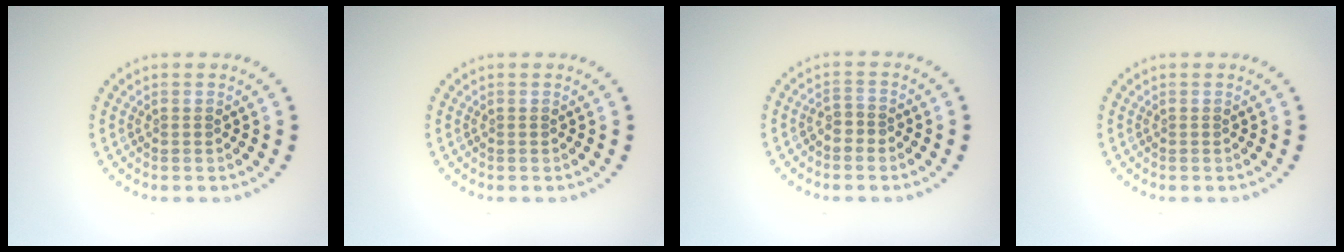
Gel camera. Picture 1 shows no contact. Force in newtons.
{"total": 0.0}
{"total": 1.5, "press": 1.3, "slide": 0.8}
{"total": 0.0}